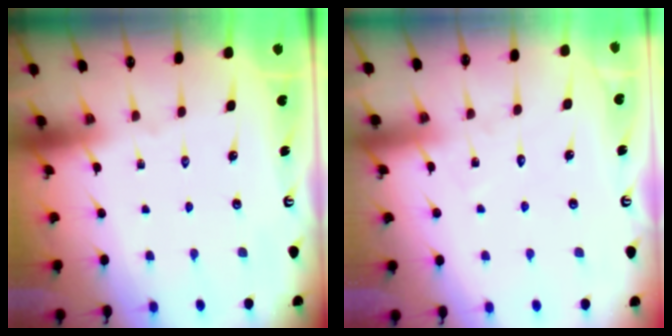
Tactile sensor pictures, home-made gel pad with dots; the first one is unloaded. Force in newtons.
{"total": 6.2, "press": 6.2, "slide": 0.6}